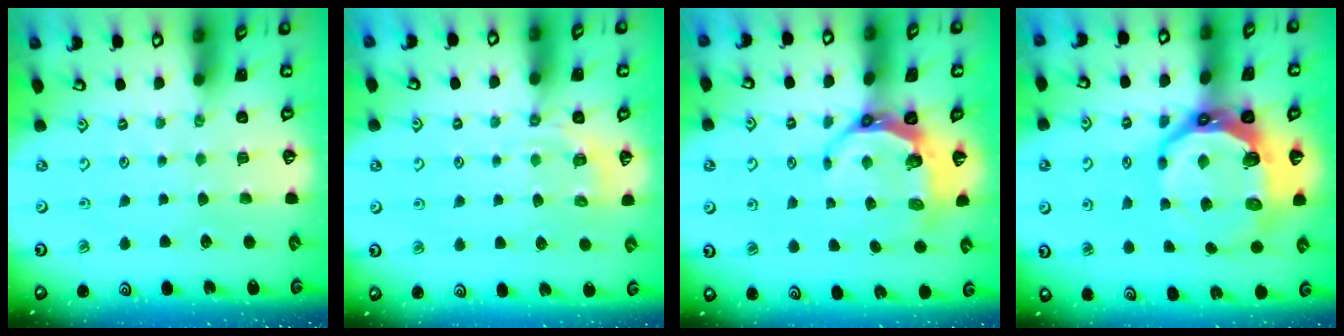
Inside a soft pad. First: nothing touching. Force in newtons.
{"total": 3.8, "press": 3.4, "slide": 1.6}
{"total": 8.0, "press": 6.9, "slide": 3.9}
{"total": 15.7, "press": 14.8, "slide": 5.3}